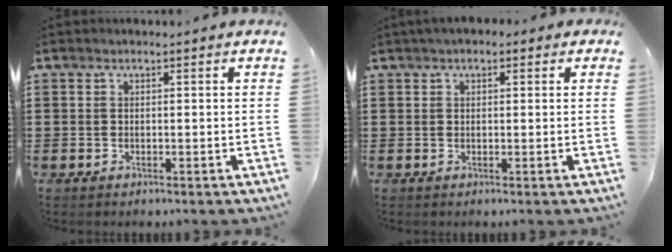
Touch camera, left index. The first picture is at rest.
{"total": 1.5, "force": [0.7, 1.0, 1.0], "torque": [-0.021, 0.007, 0.012]}